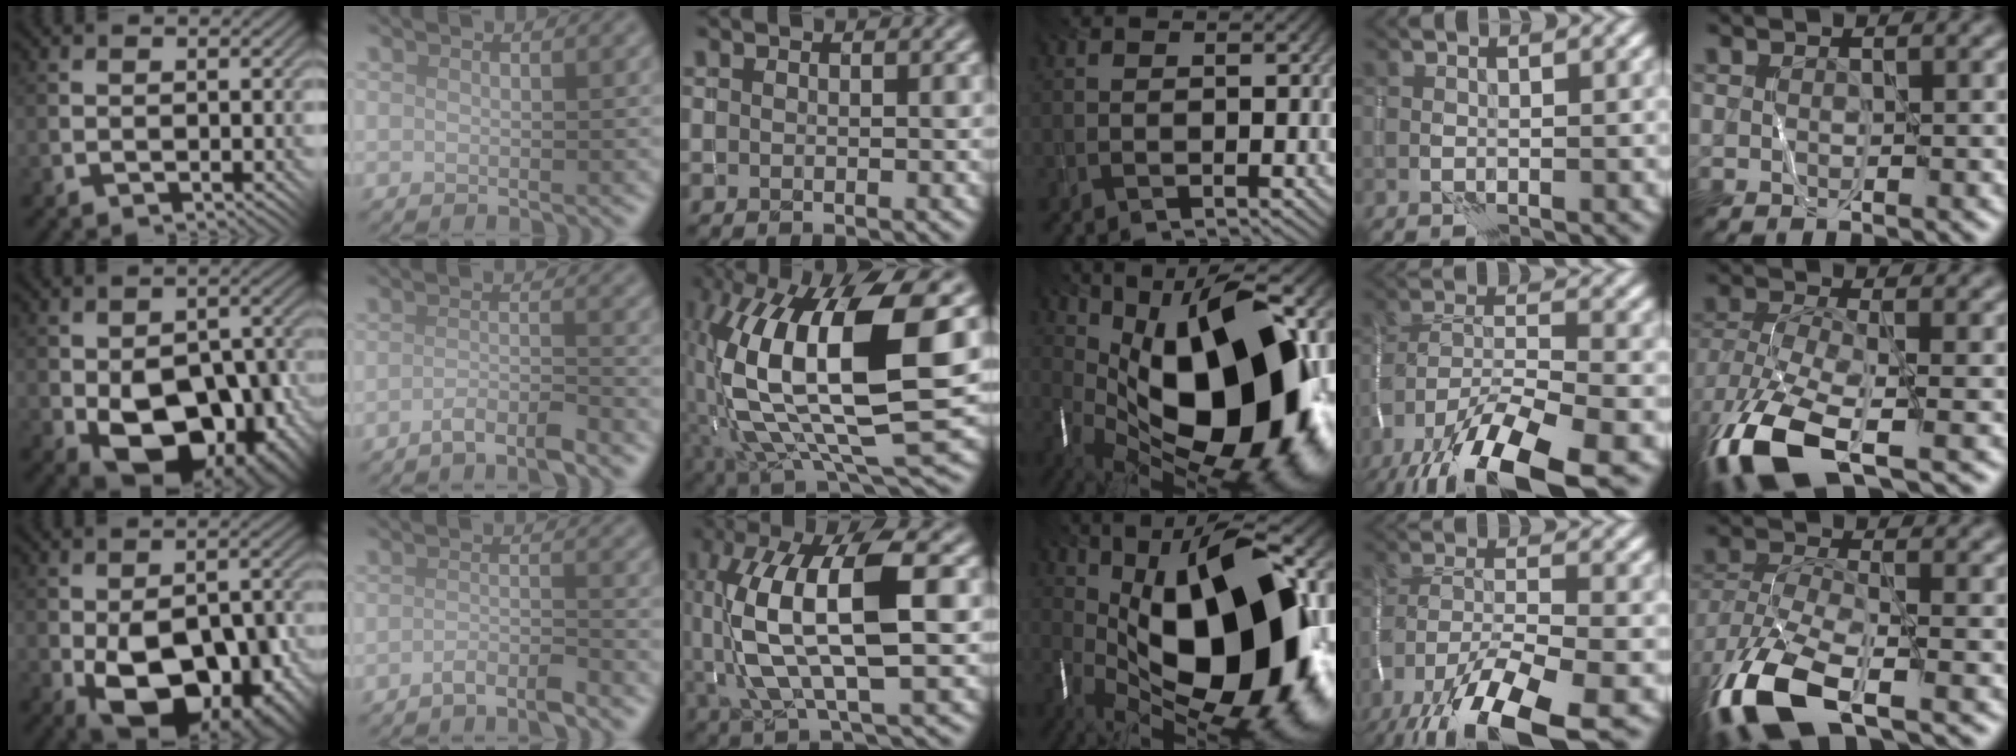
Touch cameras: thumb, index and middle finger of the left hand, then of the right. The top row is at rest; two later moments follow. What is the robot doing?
{"motion": "wrap", "object": "thread"}